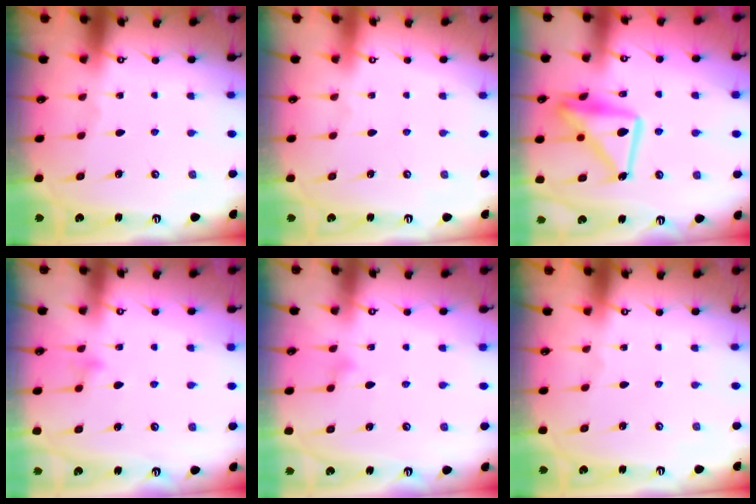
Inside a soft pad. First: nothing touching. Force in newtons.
{"total": 3.9, "press": 3.9, "slide": 0.1}
{"total": 16.2, "press": 16.2, "slide": 1.2}
{"total": 7.6, "press": 7.6, "slide": 0.7}
{"total": 7.3, "press": 7.2, "slide": 0.7}
{"total": 0.0}